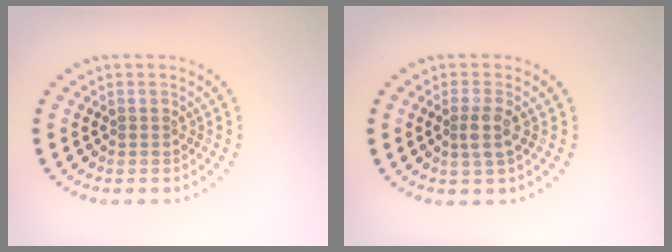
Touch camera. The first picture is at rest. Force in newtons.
{"total": 2.0, "press": 1.7, "slide": 1.1}